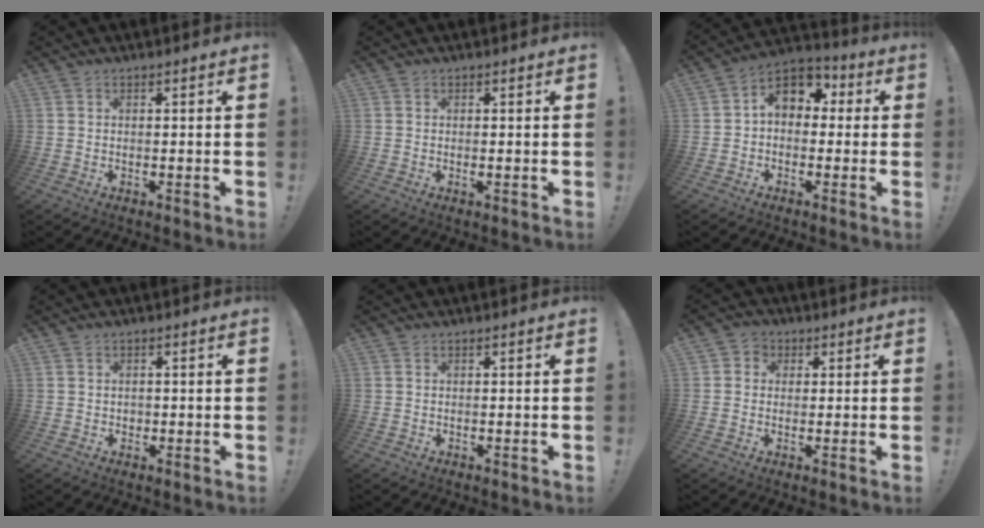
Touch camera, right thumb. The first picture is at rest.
{"total": 0.6, "force": [0.2, 0.0, 0.6], "torque": [-0.003, -0.004, 0.002]}
{"total": 8.5, "force": [1.3, 6.4, 5.4], "torque": [-0.085, 0.010, 0.031]}
{"total": 1.1, "force": [-0.2, 1.1, 0.3], "torque": [0.000, 0.001, -0.004]}
{"total": 0.0}
{"total": 3.3, "force": [0.2, 3.2, 1.0], "torque": [-0.007, 0.004, 0.003]}